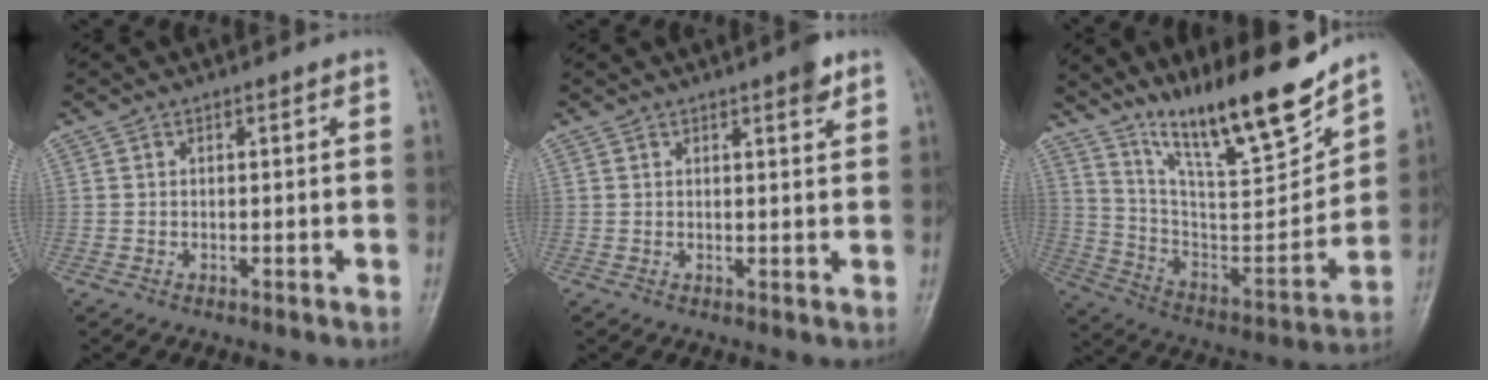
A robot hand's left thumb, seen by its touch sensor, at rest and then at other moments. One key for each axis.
{"total": 2.9, "fx": 1.9, "fy": 0.6, "fz": 2.1, "tx": -0.023, "ty": -0.009, "tz": 0.022}
{"total": 21.9, "fx": 16.5, "fy": 4.4, "fz": 13.7, "tx": -0.189, "ty": -0.091, "tz": 0.288}